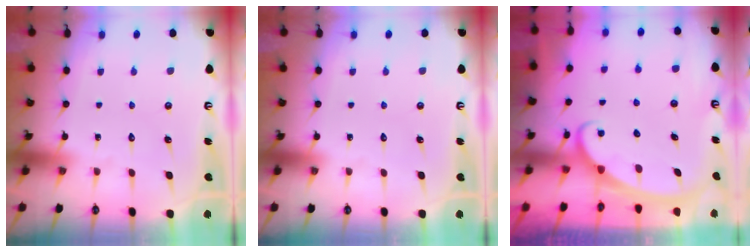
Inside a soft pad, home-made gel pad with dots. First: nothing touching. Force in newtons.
{"total": 0.0}
{"total": 2.6, "press": 2.6, "slide": 0.3}